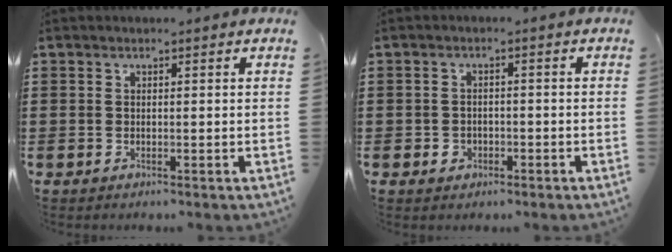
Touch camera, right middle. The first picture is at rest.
{"total": 1.6, "force": [-0.8, 1.3, 0.5], "torque": [-0.013, 0.001, -0.019]}